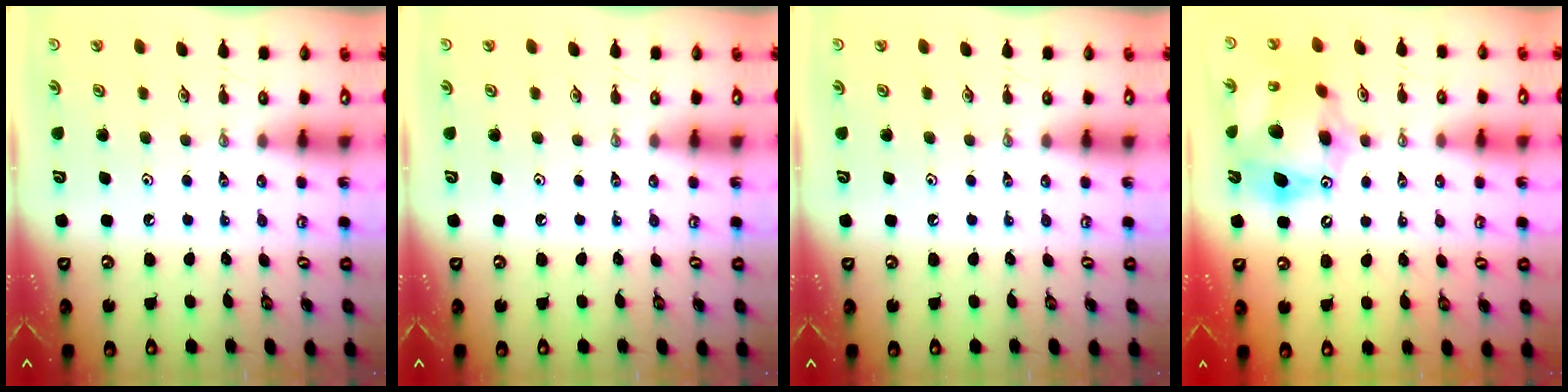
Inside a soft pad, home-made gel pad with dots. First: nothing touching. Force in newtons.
{"total": 0.0}
{"total": 0.0}
{"total": 15.0, "press": 14.9, "slide": 1.3}